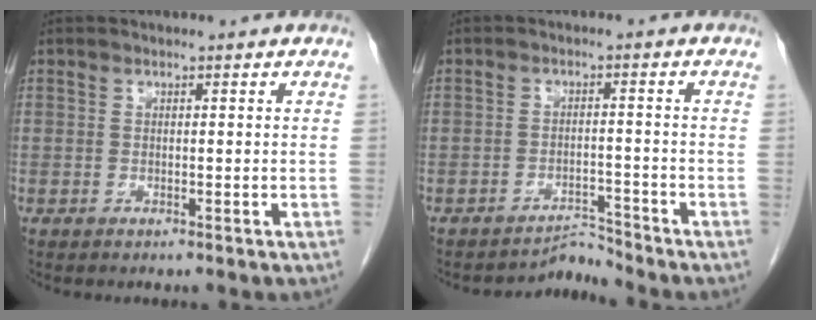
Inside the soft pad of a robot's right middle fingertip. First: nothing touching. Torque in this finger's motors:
{"motor_torque": [-0.47, 0.03, -0.05, -0.06]}